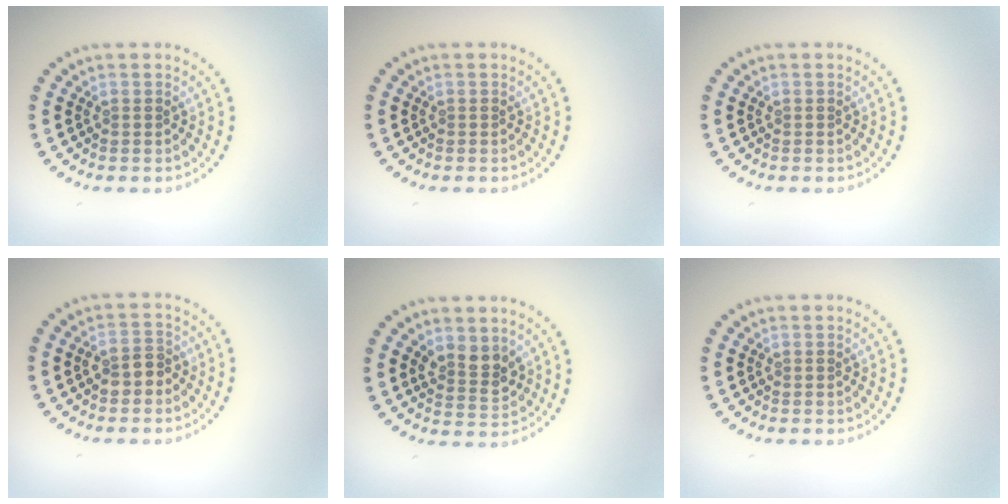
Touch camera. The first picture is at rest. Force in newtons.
{"total": 0.0}
{"total": 0.0}
{"total": 2.1, "press": 2.0, "slide": 0.6}
{"total": 2.6, "press": 2.4, "slide": 1.0}
{"total": 0.0}